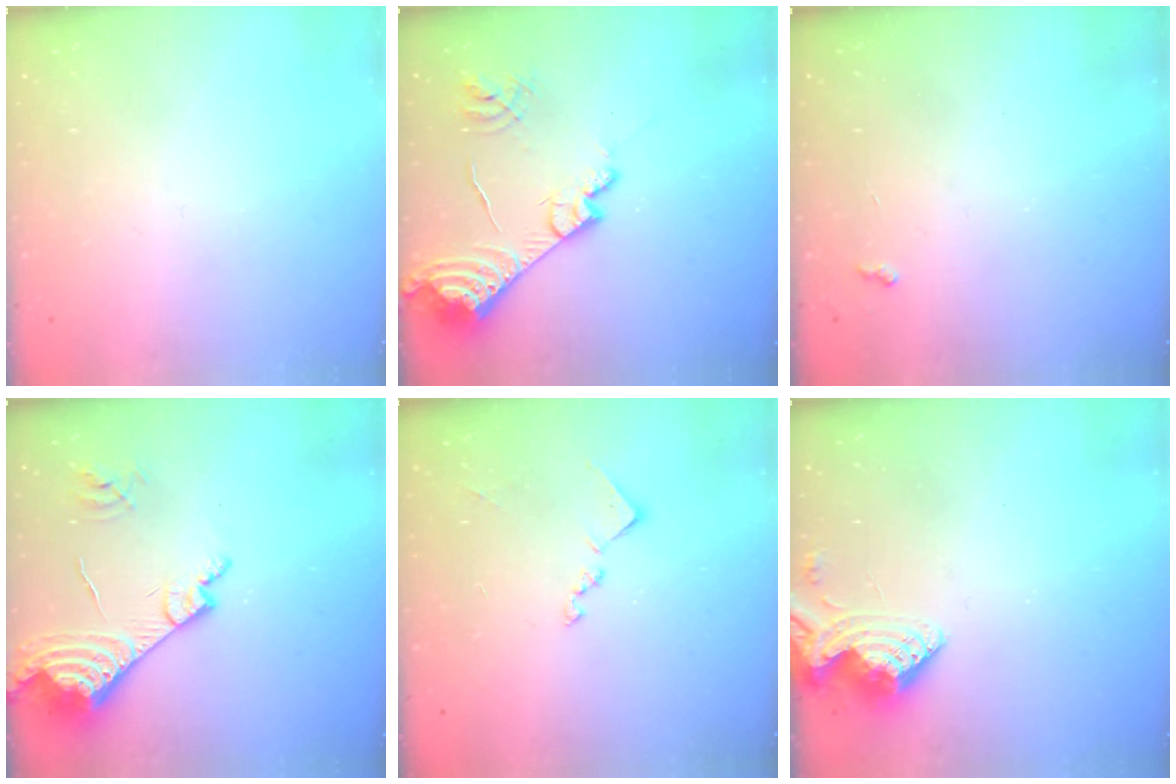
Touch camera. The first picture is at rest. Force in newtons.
{"total": 16.6, "press": 16.5, "slide": 1.7}
{"total": 2.8, "press": 2.8, "slide": 0.4}
{"total": 15.7, "press": 15.5, "slide": 2.0}
{"total": 8.9, "press": 8.9, "slide": 0.6}
{"total": 8.4, "press": 8.4, "slide": 0.4}